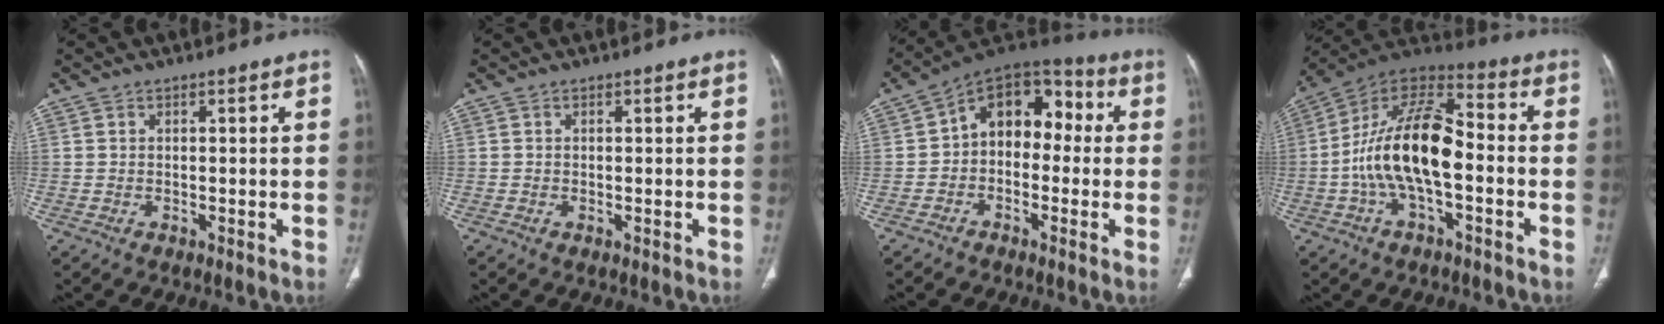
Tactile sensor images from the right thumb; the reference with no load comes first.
{"total": 0.0}
{"total": 12.7, "force": [0.4, 8.8, 9.1], "torque": [-0.088, 0.048, -0.013]}
{"total": 17.9, "force": [-2.6, 8.4, 15.6], "torque": [-0.285, 0.049, -0.052]}